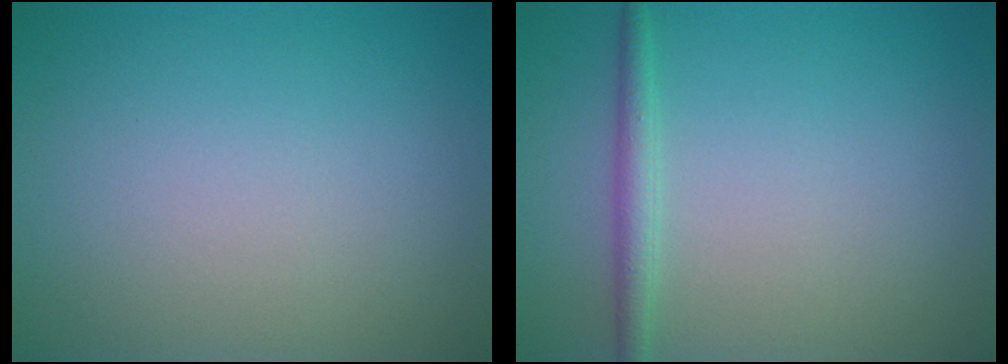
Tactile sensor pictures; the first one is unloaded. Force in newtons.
{"total": 1.8, "press": 1.8, "slide": 0.1}